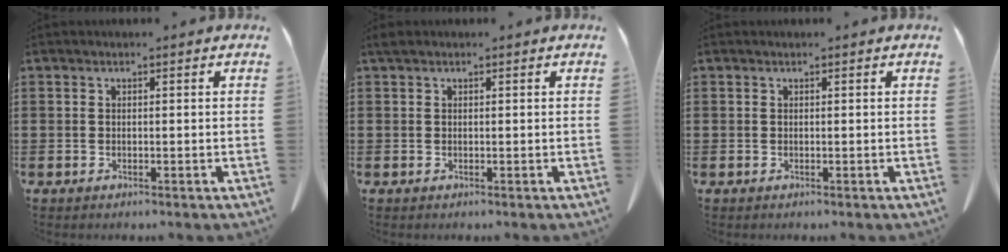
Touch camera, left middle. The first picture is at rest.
{"total": 0.7, "force": [0.5, 0.3, 0.3], "torque": [-0.009, 0.002, 0.009]}
{"total": 0.0}